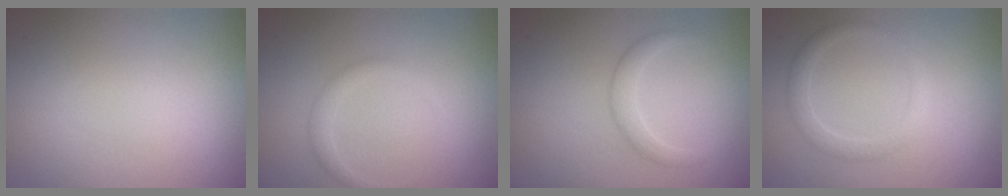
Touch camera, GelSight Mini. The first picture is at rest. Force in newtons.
{"total": 1.3, "press": 1.3, "slide": 0.0}
{"total": 1.7, "press": 1.7, "slide": 0.1}
{"total": 1.8, "press": 1.8, "slide": 0.1}